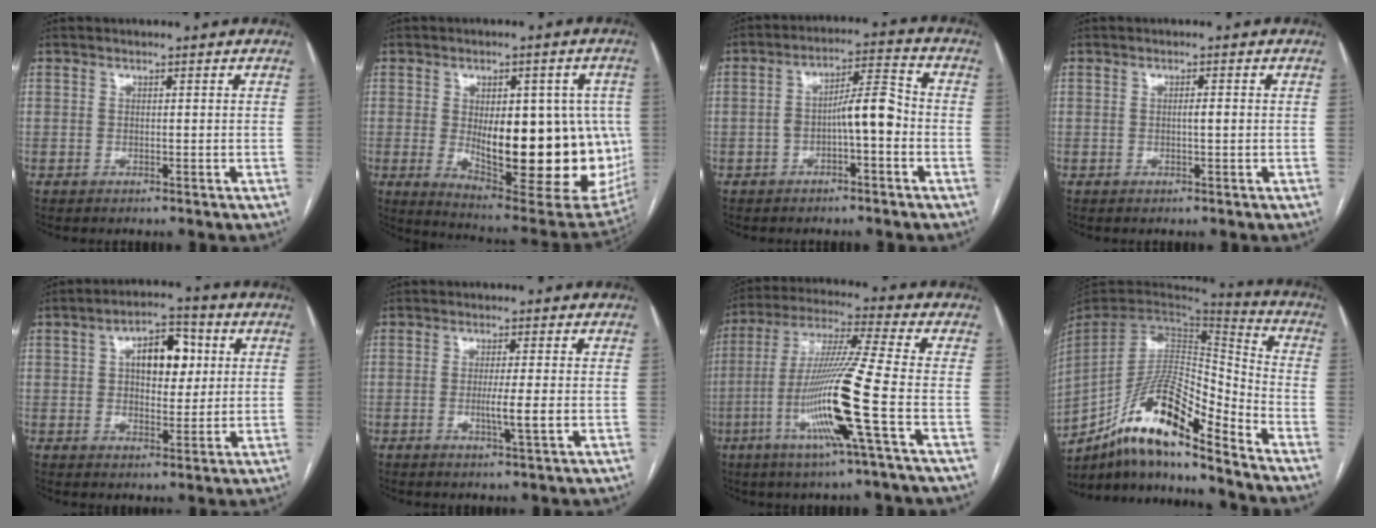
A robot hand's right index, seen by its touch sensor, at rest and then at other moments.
{"total": 22.7, "force": [-1.8, 8.4, 21.0], "torque": [-0.240, 0.001, 0.005]}
{"total": 7.2, "force": [-1.7, 1.7, 6.8], "torque": [-0.113, 0.028, -0.028]}
{"total": 1.3, "force": [0.0, 0.1, 1.3], "torque": [-0.022, 0.002, 0.000]}
{"total": 8.7, "force": [2.1, 4.4, 7.2], "torque": [-0.108, 0.022, 0.034]}
{"total": 3.8, "force": [-0.6, -0.3, 3.7], "torque": [-0.069, -0.009, -0.011]}
{"total": 15.9, "force": [-4.8, -1.6, 15.0], "torque": [-0.302, -0.017, -0.100]}
{"total": 18.2, "force": [-12.9, 2.4, 12.5], "torque": [-0.254, 0.004, -0.236]}